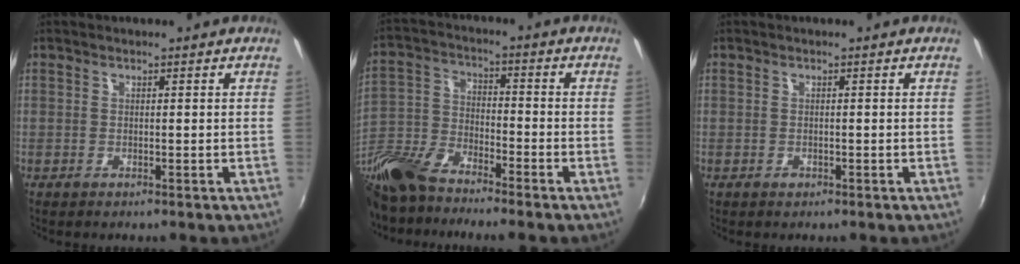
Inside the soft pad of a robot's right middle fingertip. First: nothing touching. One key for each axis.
{"total": 14.5, "fx": -11.5, "fy": 4.4, "fz": 7.7, "tx": -0.182, "ty": -0.016, "tz": -0.232}
{"total": 0.9, "fx": -0.6, "fy": 0.7, "fz": 0.3, "tx": -0.004, "ty": -0.003, "tz": -0.009}